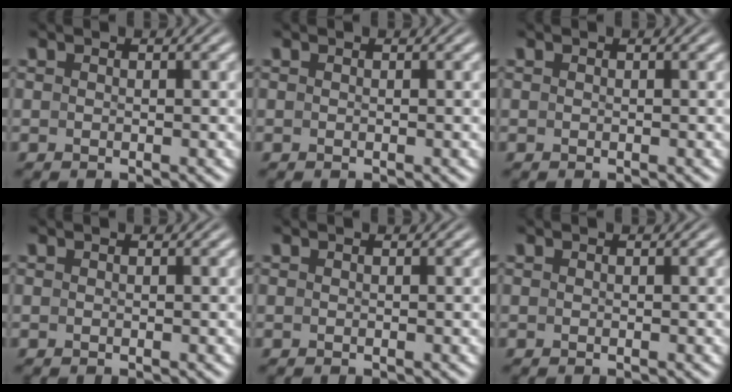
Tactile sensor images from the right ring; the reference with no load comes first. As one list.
[{"total": 0.0}, {"total": 0.0}, {"total": 0.0}, {"total": 0.0}, {"total": 0.0}]